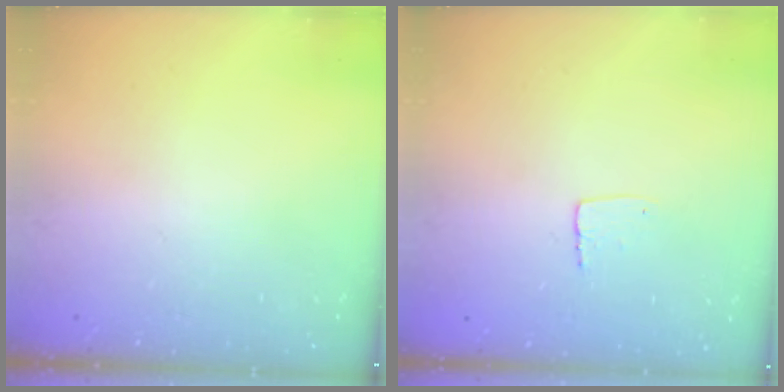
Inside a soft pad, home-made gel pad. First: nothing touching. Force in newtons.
{"total": 4.0, "press": 4.0, "slide": 0.3}